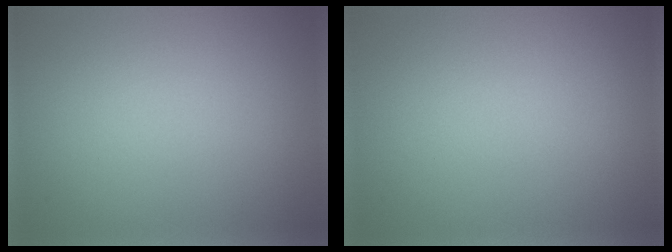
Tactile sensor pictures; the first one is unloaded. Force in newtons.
{"total": 0.0}